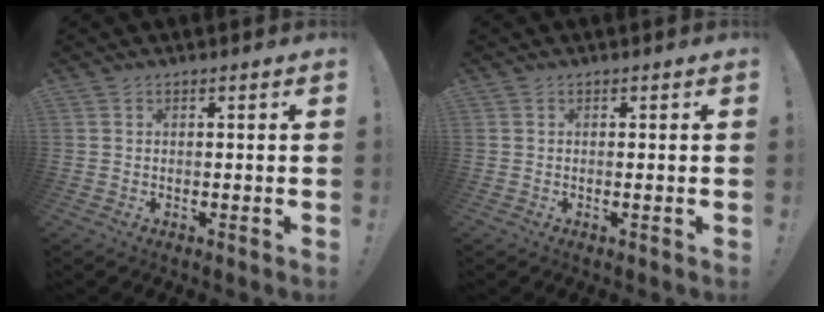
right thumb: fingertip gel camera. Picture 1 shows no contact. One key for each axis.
{"total": 0.8, "fx": -0.2, "fy": -0.6, "fz": 0.6, "tx": -0.006, "ty": -0.003, "tz": -0.005}